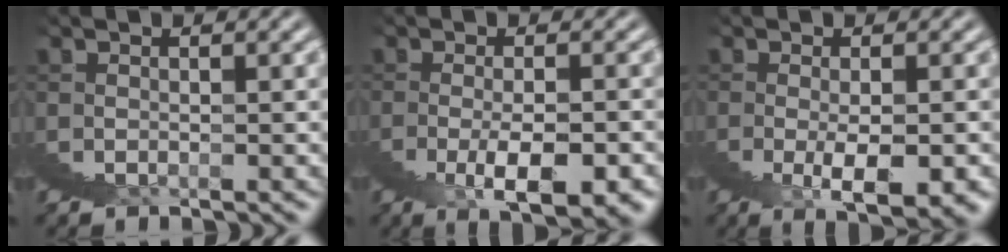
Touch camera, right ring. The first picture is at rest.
{"total": 3.4, "force": [-0.2, -0.4, 3.4], "torque": [-0.037, 0.015, -0.006]}
{"total": 2.9, "force": [0.4, -1.2, 2.6], "torque": [-0.029, 0.015, 0.007]}